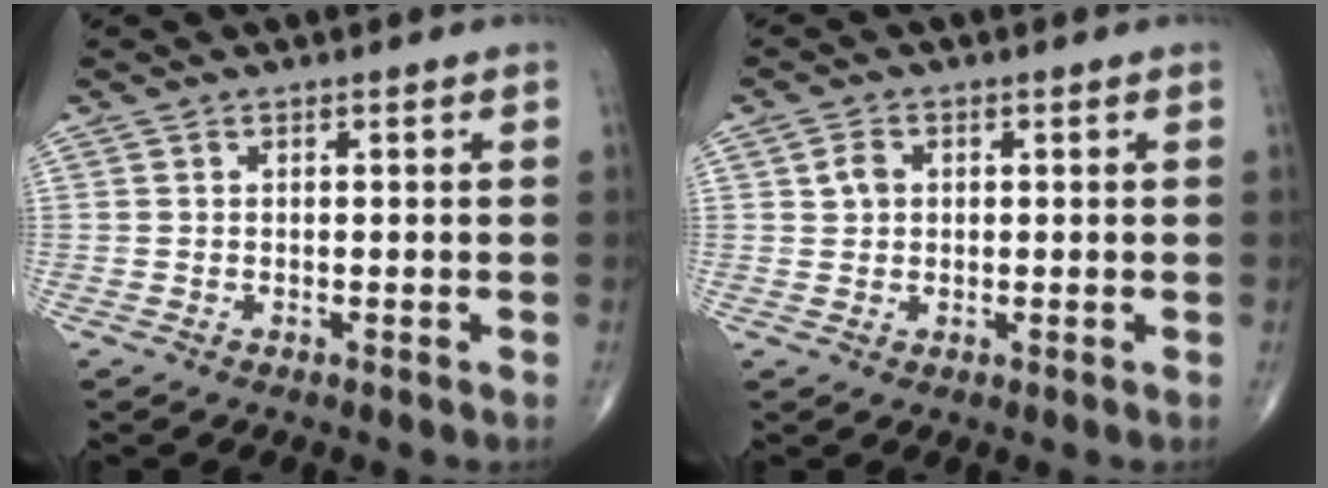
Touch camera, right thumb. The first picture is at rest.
{"total": 2.3, "force": [0.7, 1.0, 1.9], "torque": [-0.048, 0.007, 0.018]}